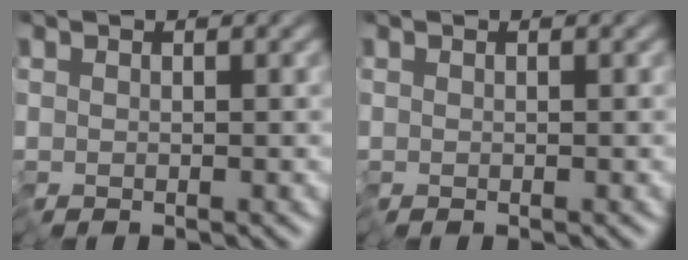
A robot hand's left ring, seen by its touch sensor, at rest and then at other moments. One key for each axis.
{"total": 0.0}